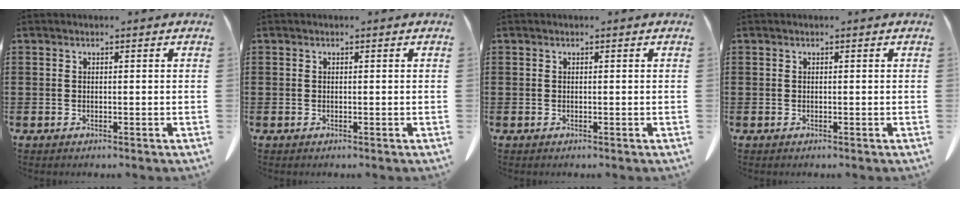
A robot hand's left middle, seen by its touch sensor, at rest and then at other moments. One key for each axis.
{"total": 0.0}
{"total": 0.0}
{"total": 0.0}